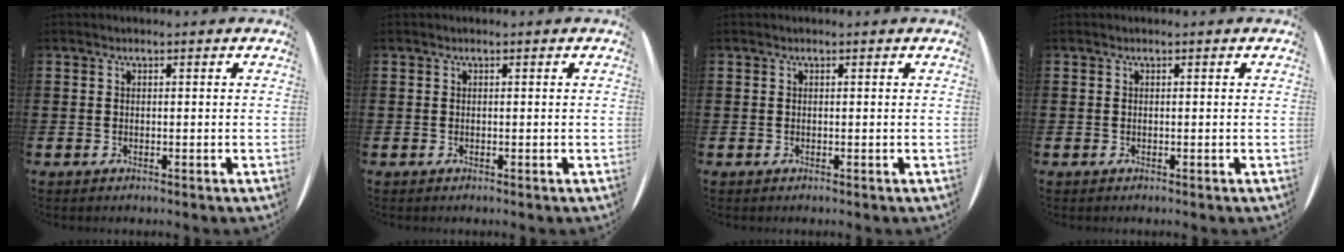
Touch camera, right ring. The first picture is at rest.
{"total": 0.0}
{"total": 0.0}
{"total": 0.0}